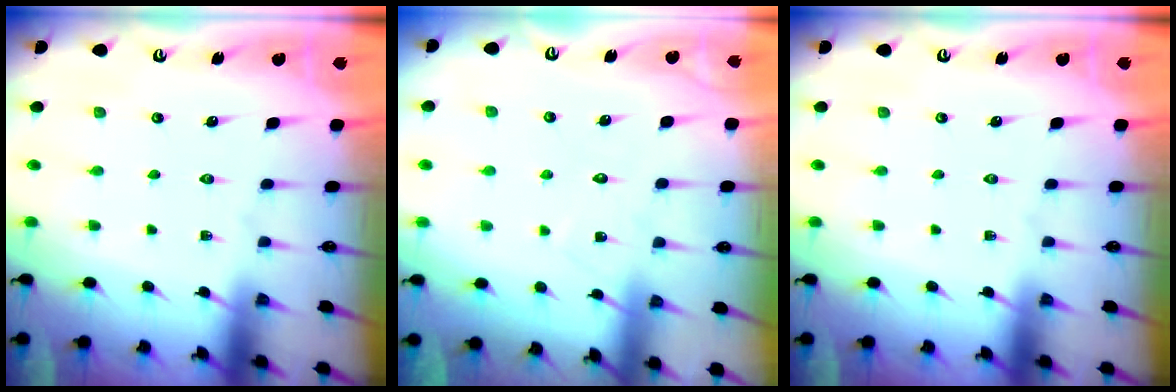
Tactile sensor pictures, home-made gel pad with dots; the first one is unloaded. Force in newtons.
{"total": 5.9, "press": 5.9, "slide": 0.6}
{"total": 0.0}